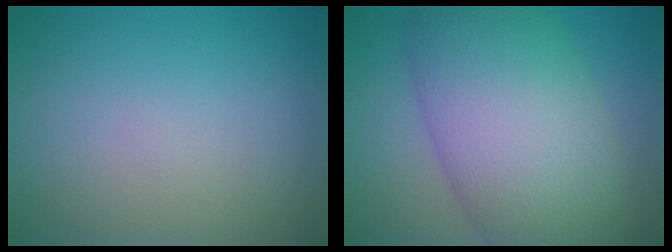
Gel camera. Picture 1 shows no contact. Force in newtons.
{"total": 11.9, "press": 11.8, "slide": 0.3}